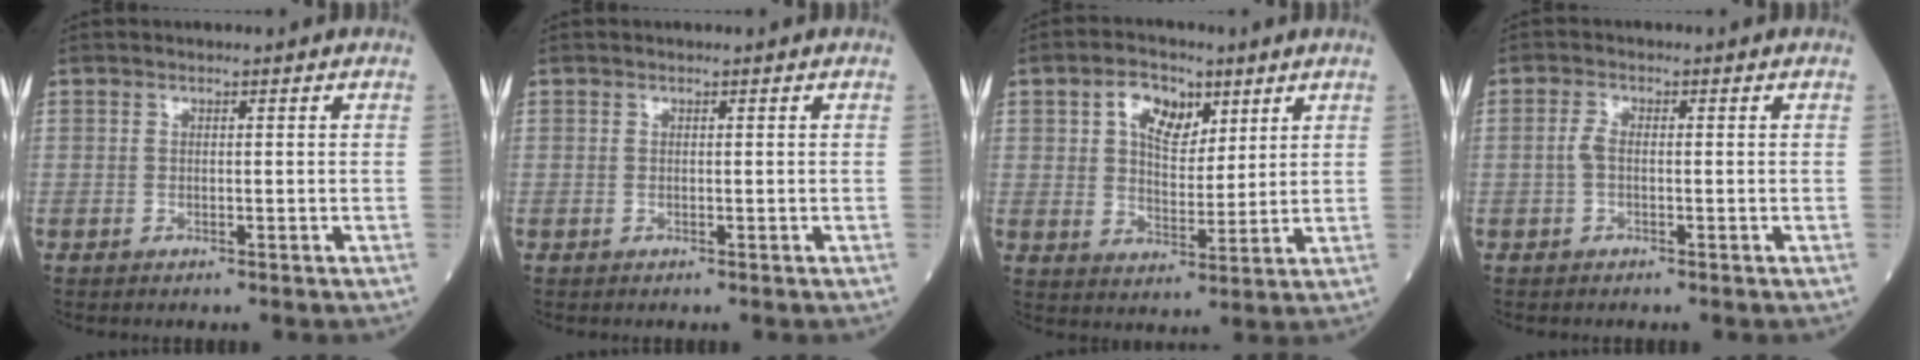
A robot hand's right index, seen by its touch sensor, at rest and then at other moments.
{"total": 0.0}
{"total": 7.8, "force": [3.7, 4.4, 5.3], "torque": [-0.096, 0.018, 0.067]}
{"total": 1.8, "force": [-0.4, 0.8, 1.5], "torque": [-0.033, 0.003, -0.010]}